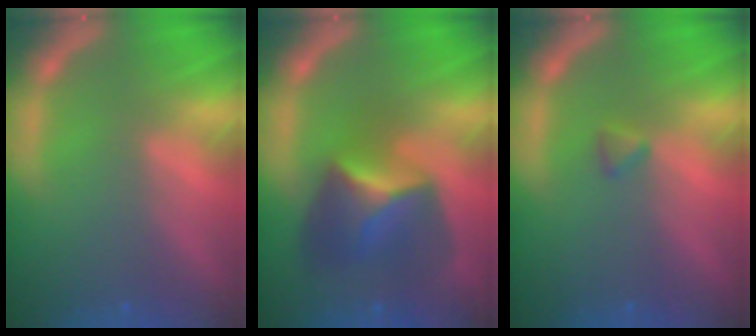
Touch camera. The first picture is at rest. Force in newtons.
{"total": 6.4}
{"total": 0.9}